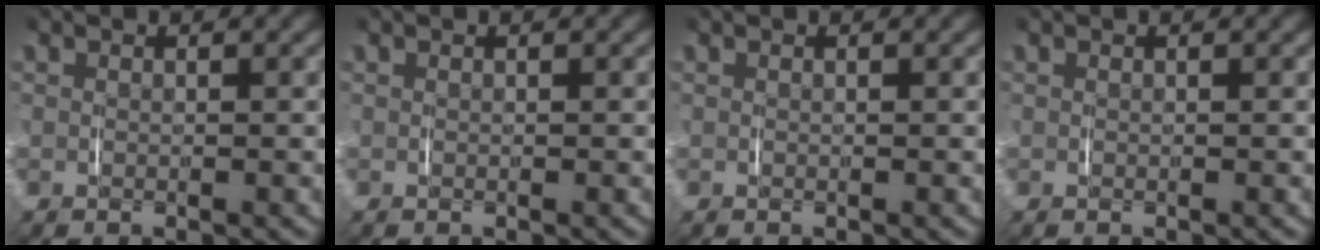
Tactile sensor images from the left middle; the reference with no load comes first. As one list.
[{"total": 0.0}, {"total": 0.0}, {"total": 0.0}]